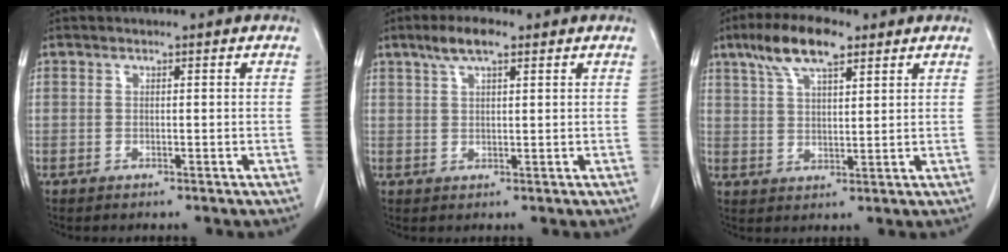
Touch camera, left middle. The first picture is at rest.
{"total": 4.6, "force": [3.0, 1.1, 3.4], "torque": [-0.071, 0.011, 0.055]}
{"total": 9.1, "force": [5.8, 2.6, 6.5], "torque": [-0.128, 0.018, 0.106]}